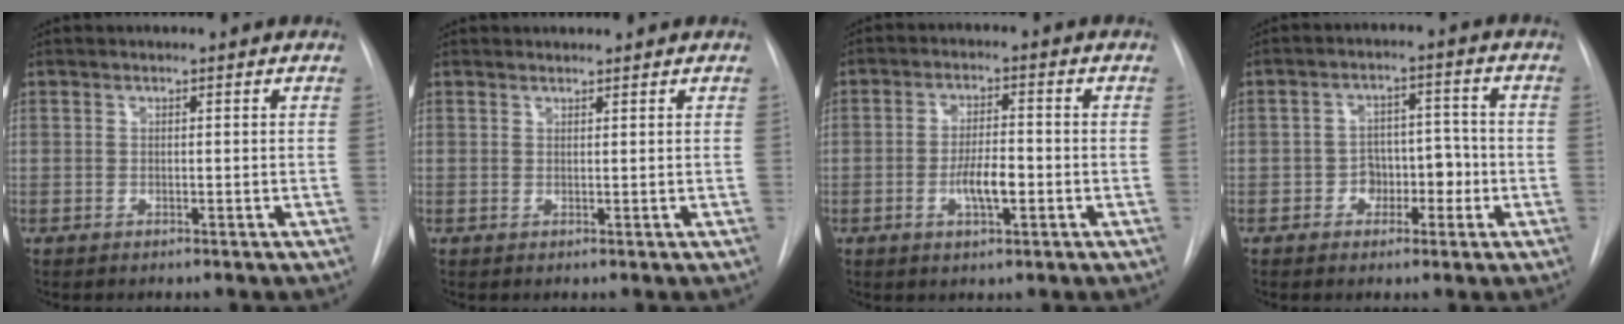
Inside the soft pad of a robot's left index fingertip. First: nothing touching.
{"total": 1.2, "force": [1.1, 0.1, -0.2], "torque": [-0.004, 0.007, 0.022]}
{"total": 5.1, "force": [-1.9, 1.4, 4.6], "torque": [-0.084, -0.005, -0.031]}
{"total": 5.1, "force": [-2.2, 3.7, 2.9], "torque": [-0.032, 0.017, -0.033]}